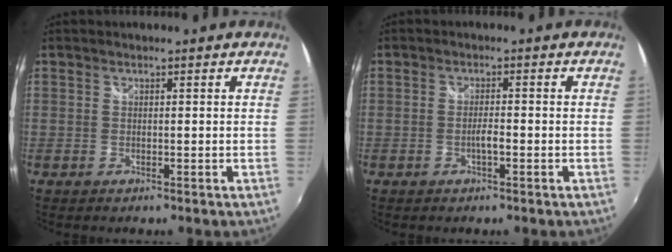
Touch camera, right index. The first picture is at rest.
{"total": 2.0, "force": [-0.9, 0.3, 1.8], "torque": [-0.034, 0.000, -0.017]}